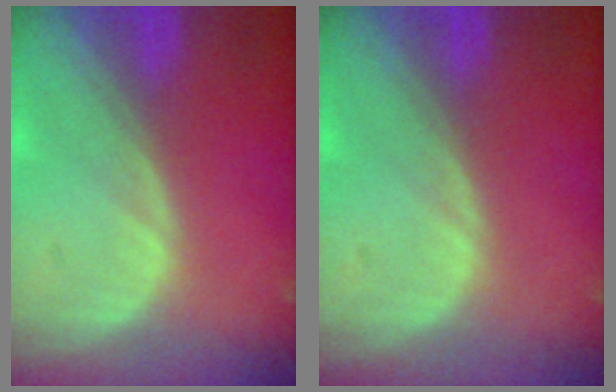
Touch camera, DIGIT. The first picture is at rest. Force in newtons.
{"total": 0.0}